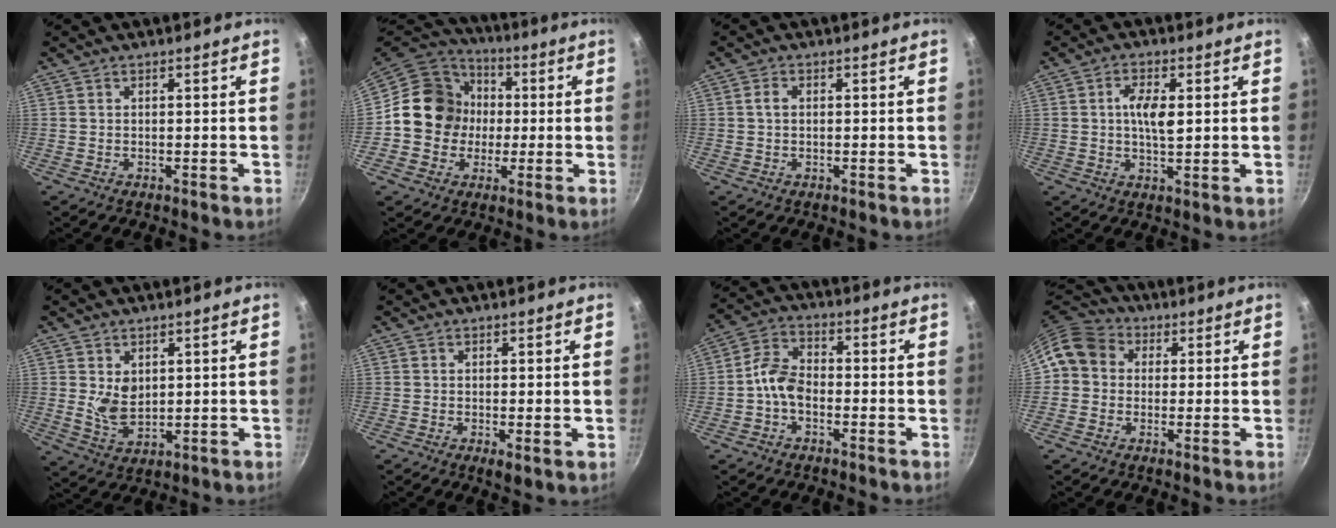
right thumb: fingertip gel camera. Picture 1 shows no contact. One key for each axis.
{"total": 15.4, "fx": 0.1, "fy": 13.8, "fz": 6.8, "tx": -0.085, "ty": 0.031, "tz": -0.011}
{"total": 1.7, "fx": 0.1, "fy": 1.2, "fz": 1.2, "tx": -0.020, "ty": 0.006, "tz": 0.000}
{"total": 6.0, "fx": 1.1, "fy": 2.6, "fz": 5.3, "tx": -0.091, "ty": -0.001, "tz": 0.016}
{"total": 6.0, "fx": 1.4, "fy": 4.1, "fz": 4.2, "tx": -0.067, "ty": -0.020, "tz": 0.036}
{"total": 2.1, "fx": -0.1, "fy": 0.9, "fz": 1.9, "tx": -0.031, "ty": -0.008, "tz": -0.001}
{"total": 6.5, "fx": -2.0, "fy": 4.2, "fz": 4.5, "tx": -0.078, "ty": 0.033, "tz": -0.050}
{"total": 8.8, "fx": 1.2, "fy": 7.7, "fz": 4.1, "tx": -0.046, "ty": 0.020, "tz": 0.001}